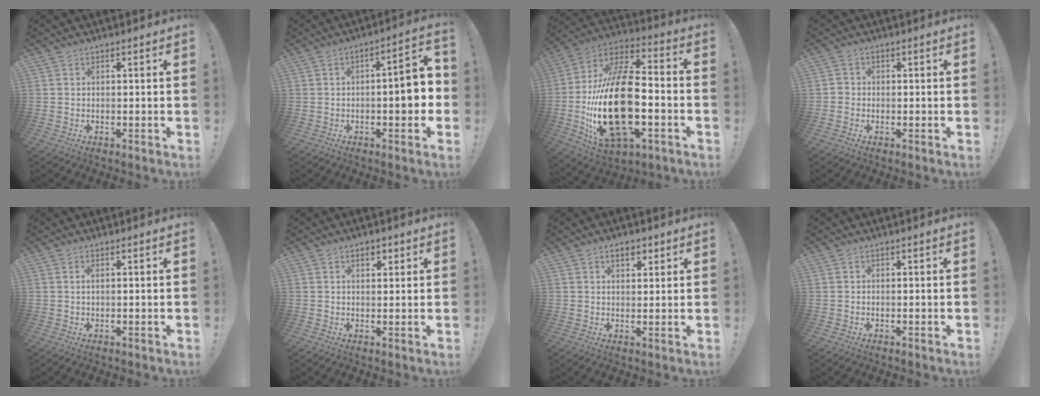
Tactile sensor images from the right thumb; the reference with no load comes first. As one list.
[{"total": 8.3, "force": [-1.7, 2.6, 7.7], "torque": [-0.100, 0.004, -0.032]}, {"total": 29.1, "force": [-4.3, 14.8, 24.7], "torque": [-0.490, 0.023, -0.062]}, {"total": 1.5, "force": [-0.7, 1.1, 0.7], "torque": [-0.010, 0.007, -0.013]}, {"total": 1.3, "force": [0.4, 0.3, 1.2], "torque": [-0.027, 0.003, 0.008]}, {"total": 2.8, "force": [1.3, 1.6, 1.8], "torque": [-0.024, -0.002, 0.020]}, {"total": 4.1, "force": [2.1, 2.5, 2.6], "torque": [-0.033, -0.001, 0.035]}, {"total": 0.0}]